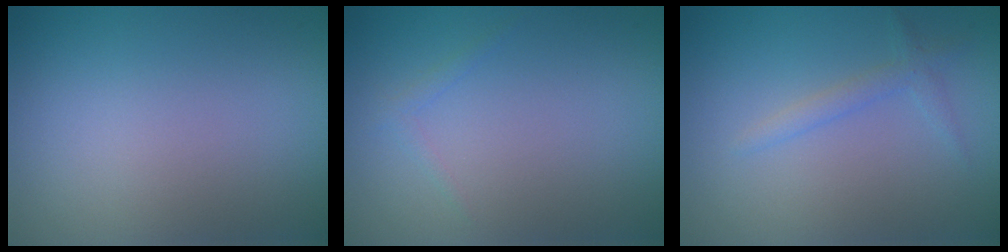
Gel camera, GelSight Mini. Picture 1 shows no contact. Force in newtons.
{"total": 0.7, "press": 0.7, "slide": 0.1}
{"total": 1.3, "press": 1.3, "slide": 0.1}